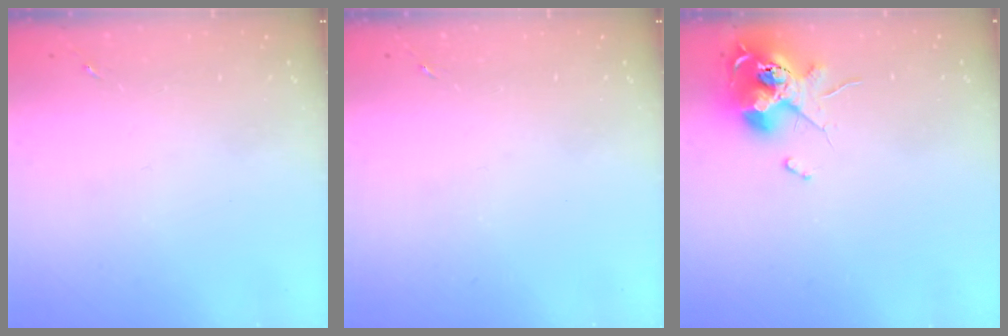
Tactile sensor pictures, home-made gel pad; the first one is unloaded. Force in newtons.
{"total": 0.0}
{"total": 12.4, "press": 12.3, "slide": 1.1}